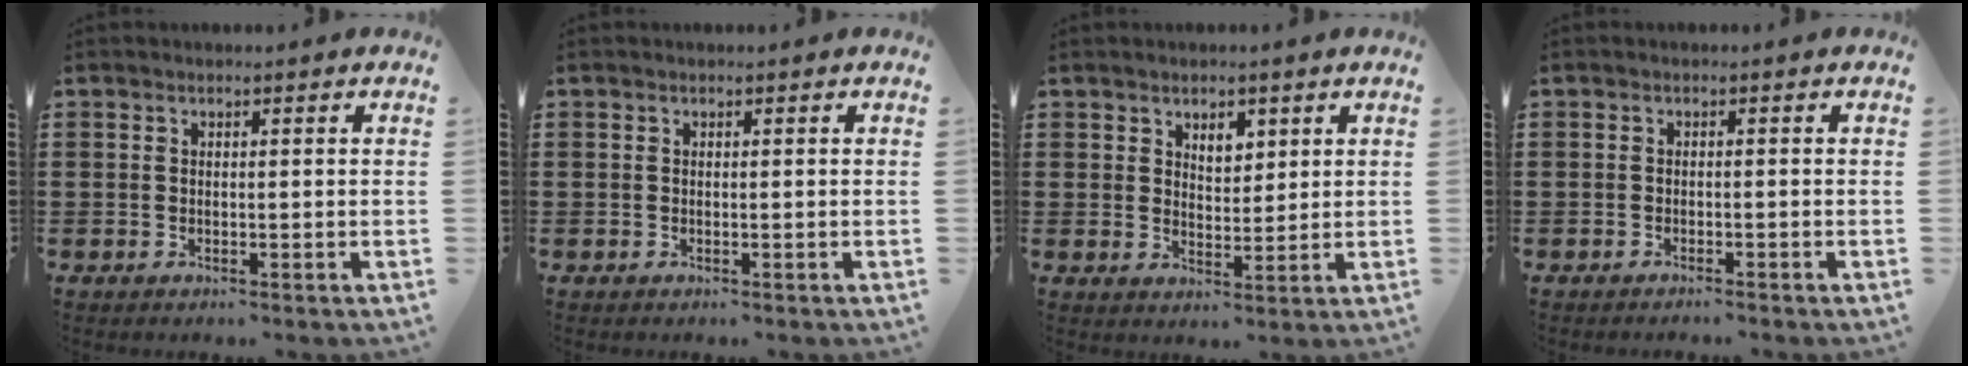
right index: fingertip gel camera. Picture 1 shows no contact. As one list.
[{"total": 0.0}, {"total": 3.4, "force": [2.2, 2.0, 1.6], "torque": [-0.031, 0.005, 0.038]}, {"total": 0.7, "force": [-0.7, 0.0, 0.1], "torque": [-0.004, -0.002, -0.015]}]